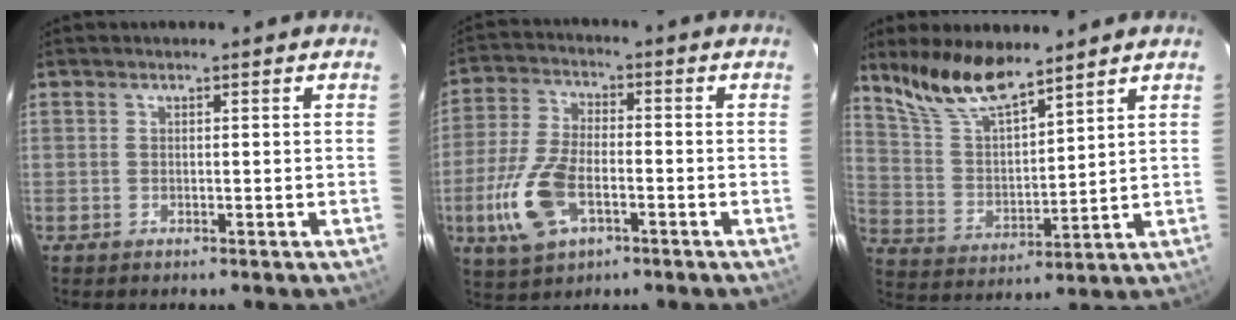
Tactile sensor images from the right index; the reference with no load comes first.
{"total": 12.6, "force": [-4.6, 6.7, 9.6], "torque": [-0.221, -0.007, -0.085]}
{"total": 12.3, "force": [10.1, 3.0, 6.4], "torque": [-0.127, 0.009, 0.205]}